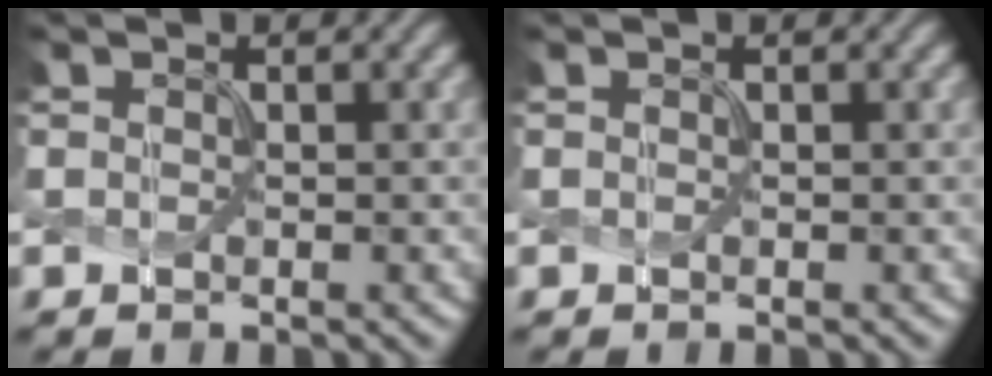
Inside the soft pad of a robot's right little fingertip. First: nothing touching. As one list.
[{"total": 0.0}]